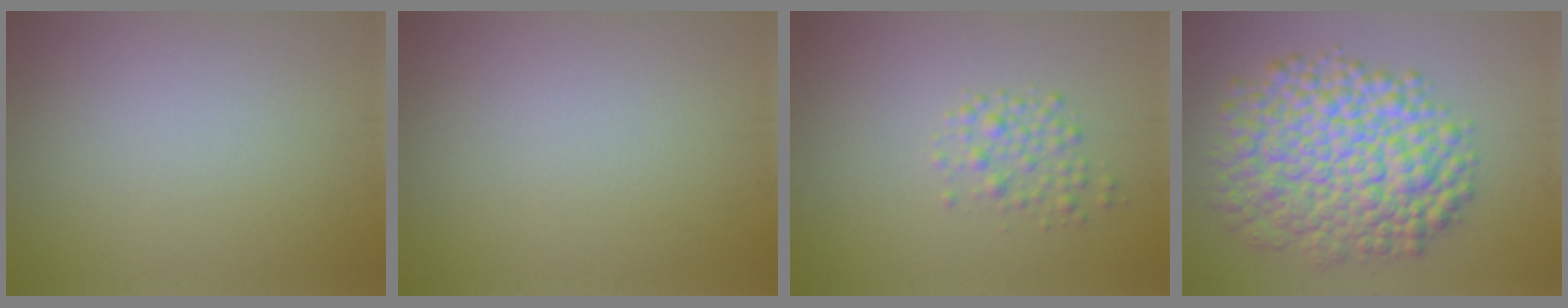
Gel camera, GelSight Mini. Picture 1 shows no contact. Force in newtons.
{"total": 0.0}
{"total": 2.0, "press": 2.0, "slide": 0.0}
{"total": 10.5, "press": 10.5, "slide": 0.2}